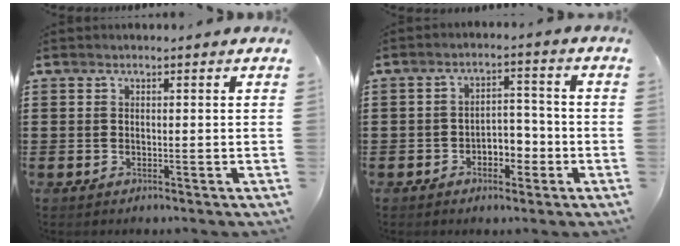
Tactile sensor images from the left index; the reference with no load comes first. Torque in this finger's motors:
{"motor_torque": [0.17, 0.17, 0.12, 0.05]}